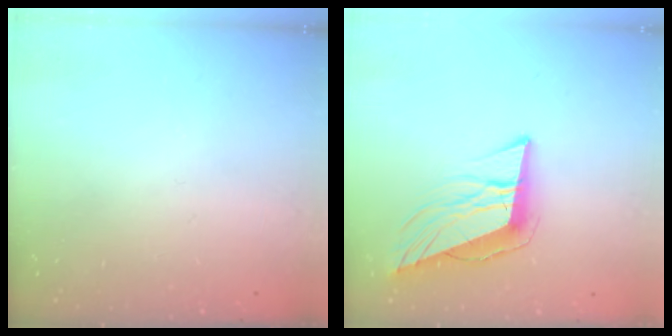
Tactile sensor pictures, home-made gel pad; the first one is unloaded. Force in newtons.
{"total": 12.1, "press": 11.5, "slide": 3.6}